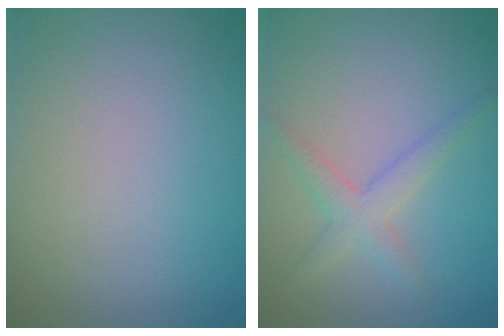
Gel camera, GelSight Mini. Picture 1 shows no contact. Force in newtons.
{"total": 1.9, "press": 1.9, "slide": 0.1}